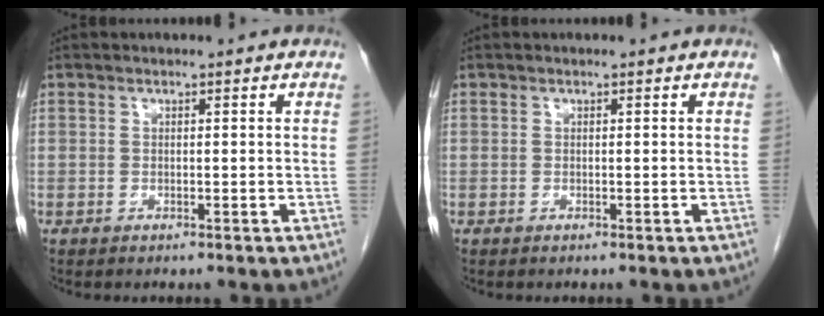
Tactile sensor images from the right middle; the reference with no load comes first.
{"total": 0.0}